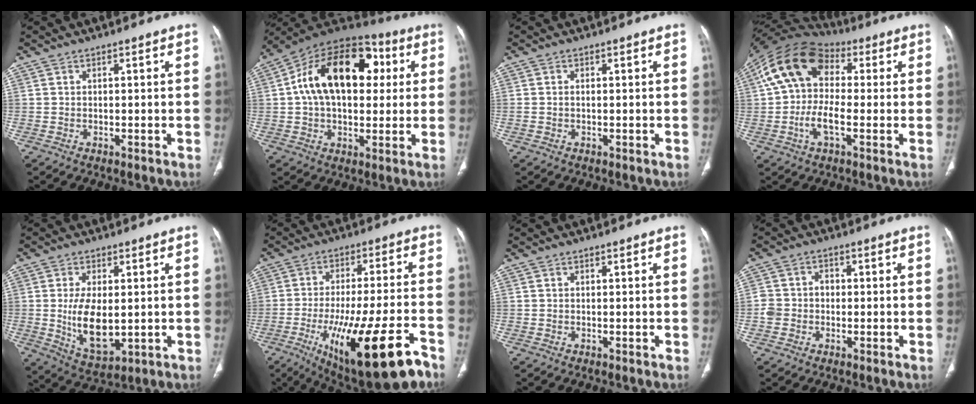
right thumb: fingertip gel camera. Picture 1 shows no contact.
{"total": 22.4, "force": [4.2, 13.9, 17.1], "torque": [-0.257, 0.028, 0.058]}
{"total": 0.7, "force": [0.0, 0.4, 0.5], "torque": [-0.019, 0.006, 0.003]}
{"total": 14.8, "force": [1.4, 8.6, 12.0], "torque": [-0.214, 0.031, 0.014]}
{"total": 10.7, "force": [-0.1, 5.4, 9.2], "torque": [-0.160, -0.019, 0.014]}
{"total": 23.5, "force": [-11.9, 6.5, 19.2], "torque": [-0.289, 0.027, -0.173]}
{"total": 0.0}
{"total": 5.0, "force": [-0.7, 4.0, 2.8], "torque": [-0.050, 0.020, -0.015]}